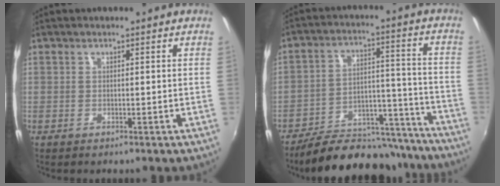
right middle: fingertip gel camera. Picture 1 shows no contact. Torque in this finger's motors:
{"motor_torque": [0.29, -0.56, 0.00, -0.01]}